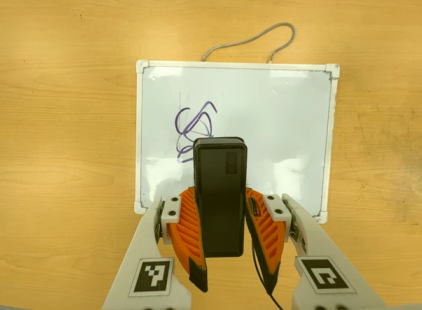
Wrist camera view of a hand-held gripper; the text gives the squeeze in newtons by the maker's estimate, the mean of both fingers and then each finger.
{"total": 7.0, "left": 6.1, "right": 7.9}